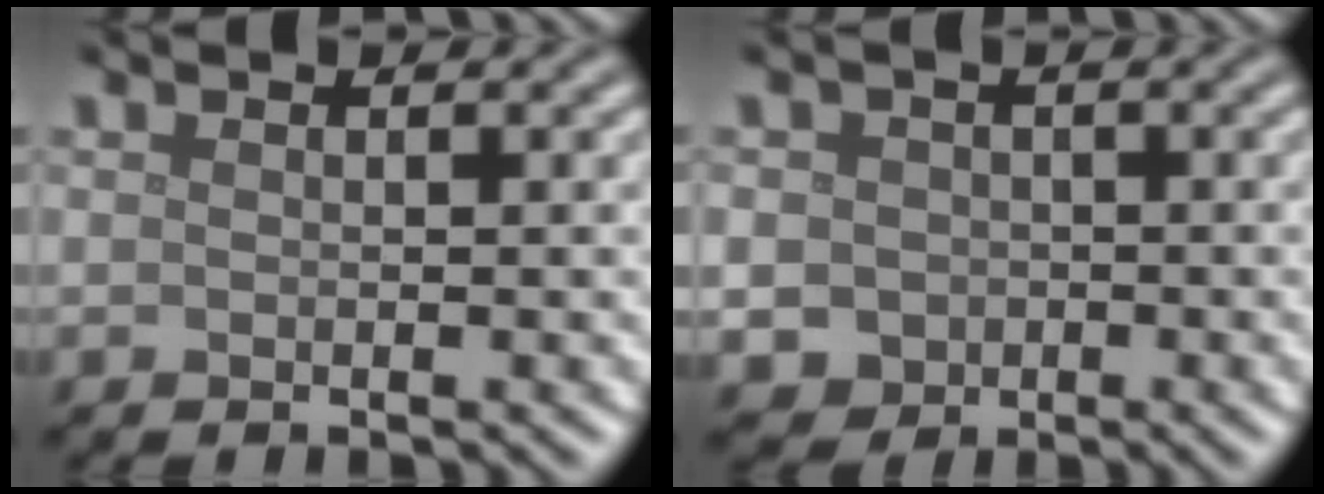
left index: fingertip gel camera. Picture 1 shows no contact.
{"total": 4.7, "force": [-0.6, 4.5, 1.3], "torque": [-0.013, 0.005, -0.026]}